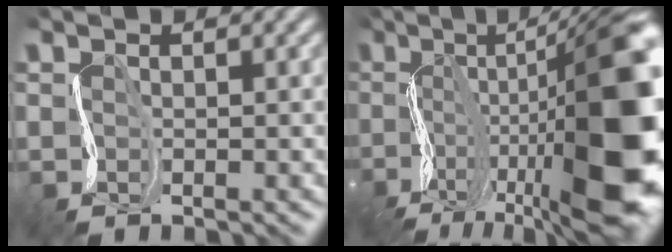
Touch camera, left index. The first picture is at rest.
{"total": 18.6, "force": [-2.0, 7.4, 17.0], "torque": [-0.252, 0.033, -0.037]}